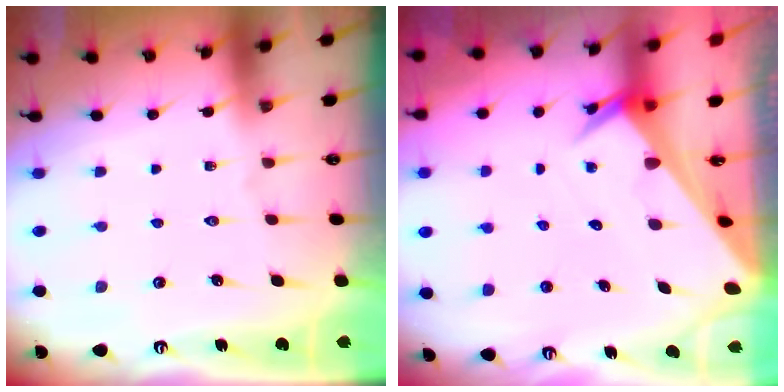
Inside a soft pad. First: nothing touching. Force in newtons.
{"total": 3.8, "press": 3.8, "slide": 0.2}